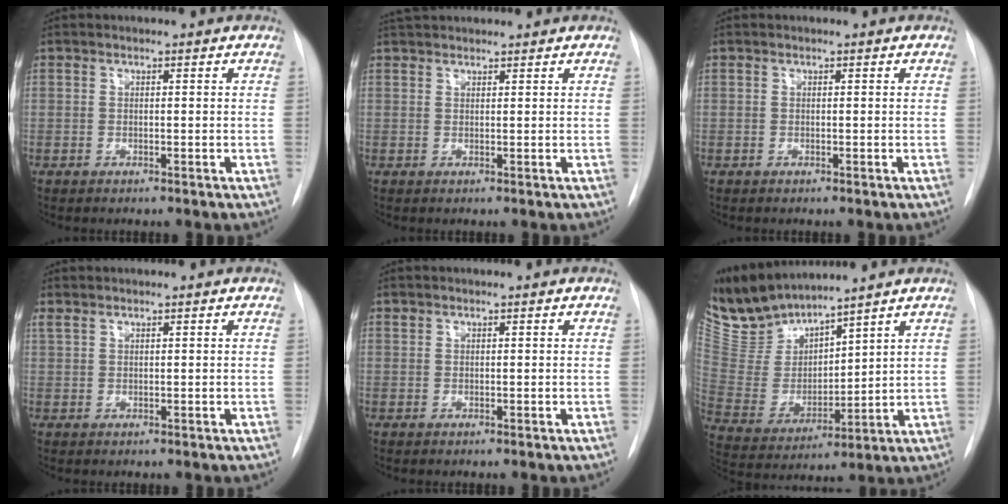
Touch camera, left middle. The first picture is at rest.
{"total": 4.7, "force": [4.4, 1.0, 1.5], "torque": [-0.016, 0.039, 0.069]}
{"total": 0.0}
{"total": 0.9, "force": [0.9, 0.2, 0.3], "torque": [-0.017, 0.014, 0.025]}
{"total": 0.0}
{"total": 10.7, "force": [10.4, 1.2, 2.4], "torque": [-0.071, -0.003, 0.228]}